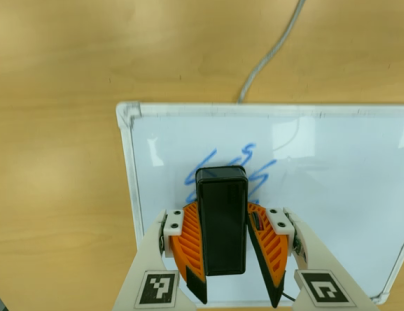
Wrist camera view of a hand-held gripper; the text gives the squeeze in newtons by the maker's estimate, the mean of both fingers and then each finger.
{"total": 9.3, "left": 9.9, "right": 8.7}